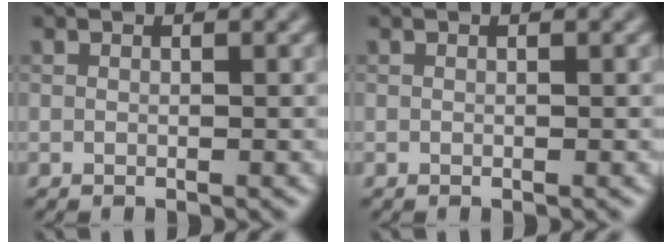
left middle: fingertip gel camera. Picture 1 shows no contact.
{"total": 0.0}